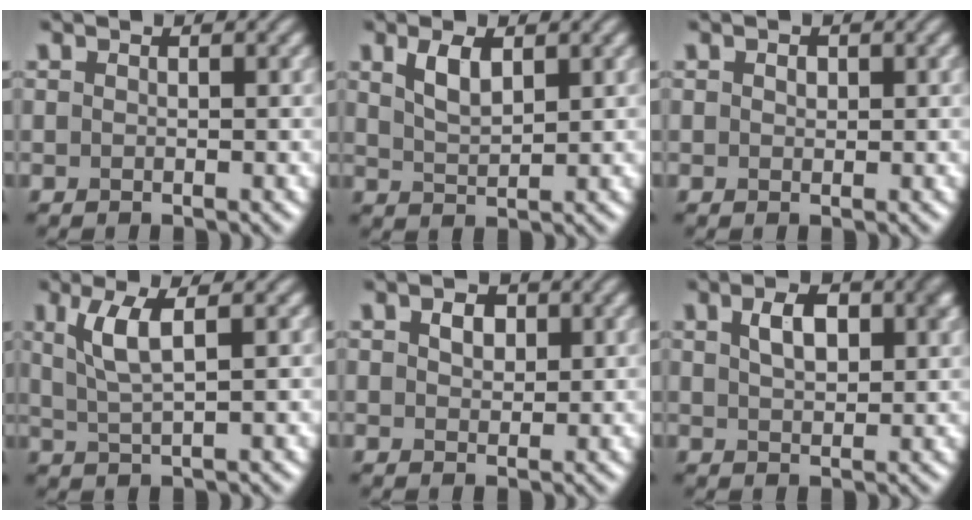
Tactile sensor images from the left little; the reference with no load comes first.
{"total": 2.8, "force": [1.5, 1.2, 2.0], "torque": [-0.046, 0.000, 0.032]}
{"total": 0.8, "force": [0.3, 0.6, 0.4], "torque": [-0.009, -0.001, 0.004]}
{"total": 3.7, "force": [1.3, 0.8, 3.3], "torque": [-0.072, -0.001, 0.029]}
{"total": 2.1, "force": [0.8, 1.4, 1.3], "torque": [-0.025, 0.002, 0.013]}
{"total": 4.5, "force": [1.5, 2.4, 3.5], "torque": [-0.060, 0.008, 0.027]}